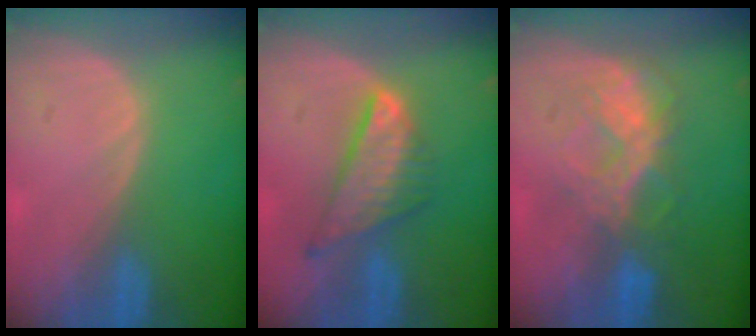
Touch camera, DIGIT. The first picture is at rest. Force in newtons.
{"total": 7.9, "press": 6.7, "slide": 4.3}
{"total": 6.8, "press": 6.7, "slide": 1.2}